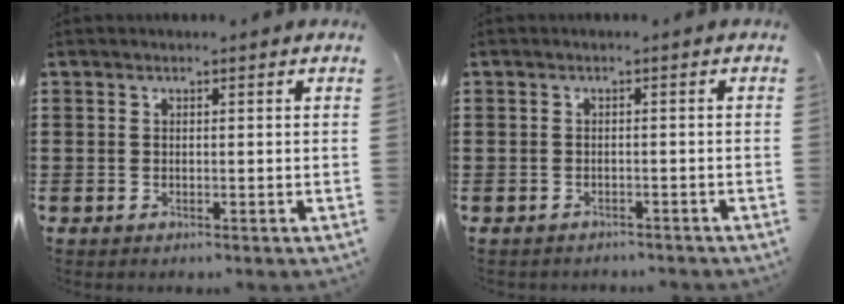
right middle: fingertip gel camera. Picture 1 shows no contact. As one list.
[{"total": 0.9, "force": [-0.9, 0.3, -0.2], "torque": [0.002, 0.003, -0.021]}]